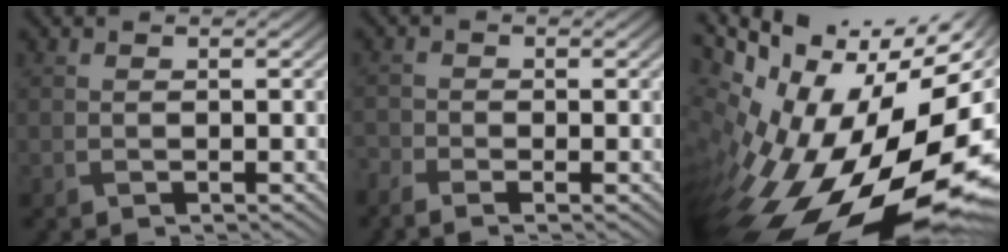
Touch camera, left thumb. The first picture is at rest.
{"total": 2.5, "force": [-2.0, 0.6, 1.4], "torque": [-0.035, -0.008, -0.046]}
{"total": 22.3, "force": [-3.5, 11.6, 18.7], "torque": [-0.341, -0.049, -0.058]}